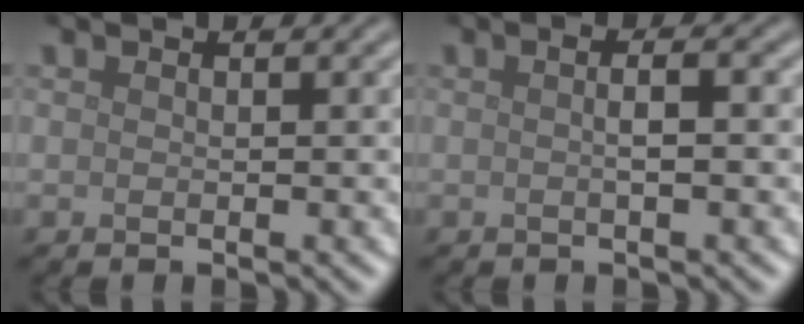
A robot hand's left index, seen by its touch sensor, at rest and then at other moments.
{"total": 2.2, "force": [0.3, 0.7, 2.1], "torque": [-0.013, 0.003, -0.009]}